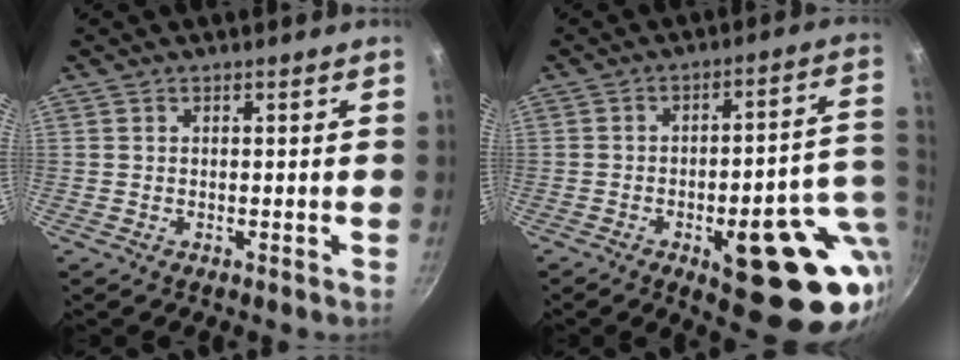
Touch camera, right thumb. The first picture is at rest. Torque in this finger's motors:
{"motor_torque": [3.03, 1.97, 1.94, -0.69, 0.37]}